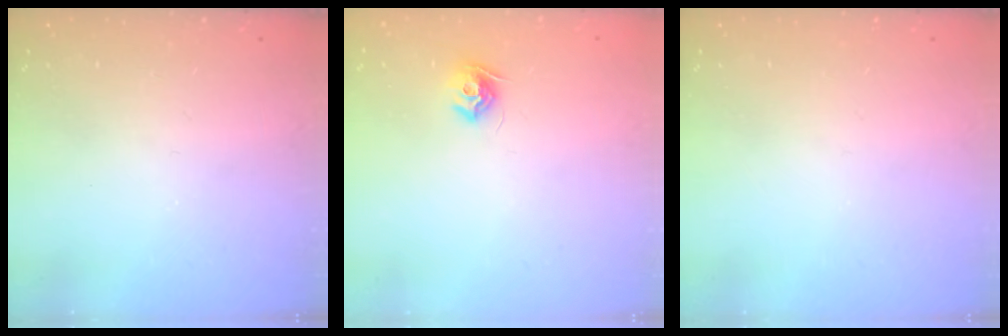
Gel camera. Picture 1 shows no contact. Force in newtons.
{"total": 8.2, "press": 8.2, "slide": 0.1}
{"total": 0.0}